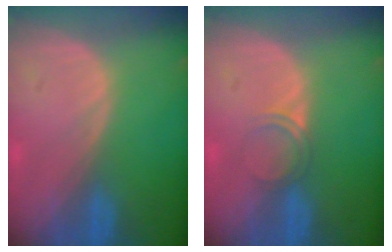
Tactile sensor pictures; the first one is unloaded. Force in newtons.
{"total": 2.1, "press": 1.8, "slide": 1.1}